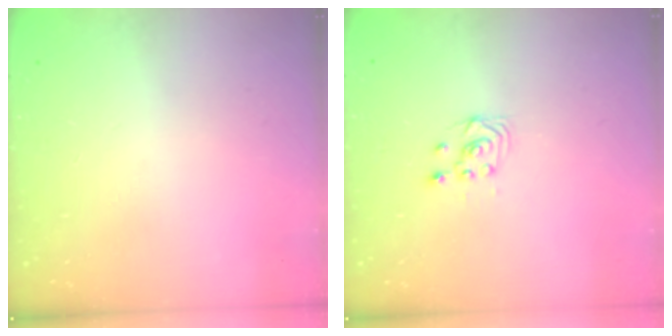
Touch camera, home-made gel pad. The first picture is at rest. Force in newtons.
{"total": 2.5, "press": 2.2, "slide": 1.2}